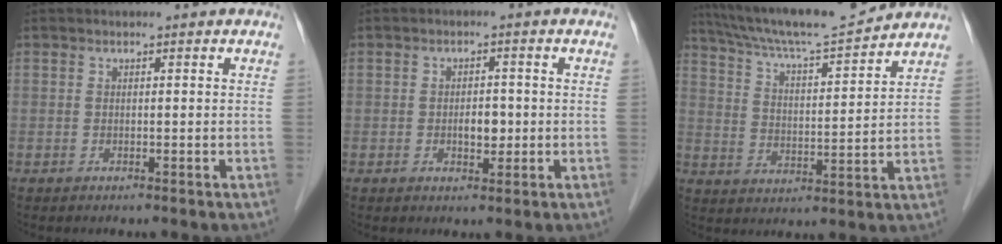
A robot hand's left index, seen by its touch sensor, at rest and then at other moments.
{"total": 2.8, "force": [-0.6, 1.5, 2.2], "torque": [-0.035, -0.002, -0.007]}
{"total": 13.9, "force": [13.0, -0.4, 4.9], "torque": [-0.095, -0.002, 0.213]}